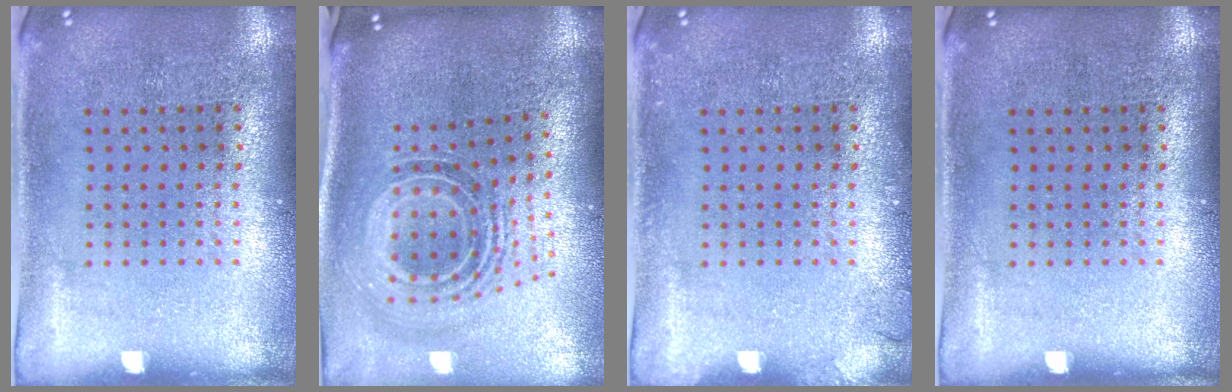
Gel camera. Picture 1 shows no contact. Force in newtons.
{"total": 1.7, "press": 1.3, "slide": 1.0}
{"total": 0.9, "press": 0.9, "slide": 0.1}
{"total": 0.0}